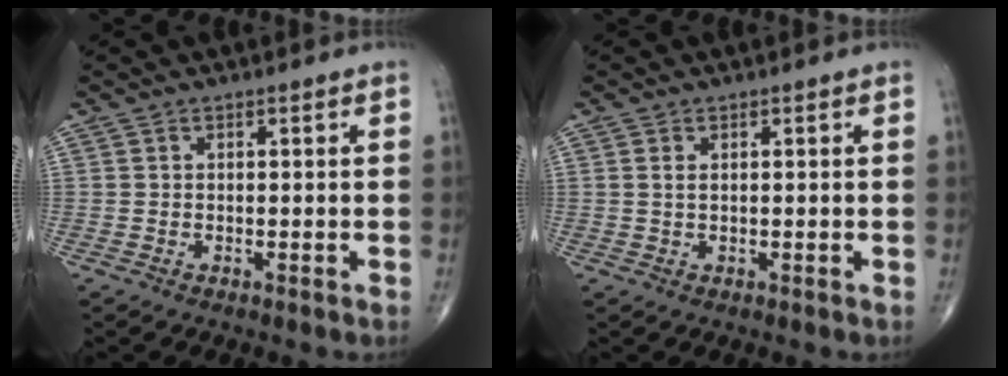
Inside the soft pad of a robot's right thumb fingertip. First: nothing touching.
{"total": 1.1, "force": [0.3, 0.5, 0.9], "torque": [-0.024, 0.003, 0.010]}